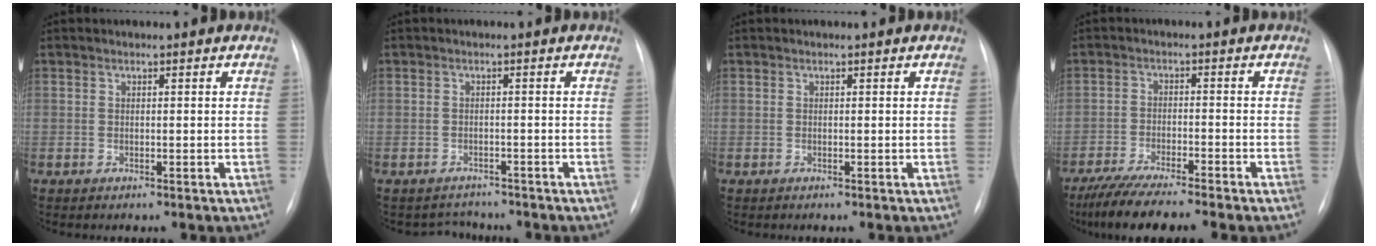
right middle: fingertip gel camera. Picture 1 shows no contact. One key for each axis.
{"total": 2.8, "fx": -2.4, "fy": 1.2, "fz": -0.7, "tx": 0.007, "ty": 0.006, "tz": -0.035}
{"total": 0.0}
{"total": 9.1, "fx": -7.6, "fy": -0.1, "fz": 5.0, "tx": -0.082, "ty": -0.027, "tz": -0.127}